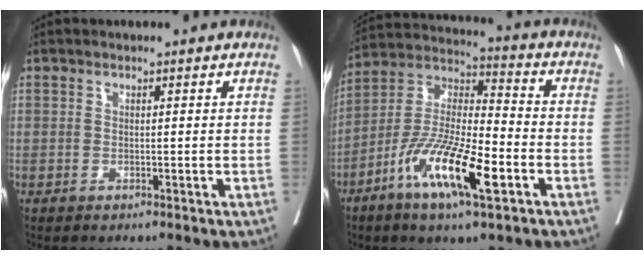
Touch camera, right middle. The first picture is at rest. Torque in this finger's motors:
{"motor_torque": [1.84, -0.30, 0.86, 0.21]}